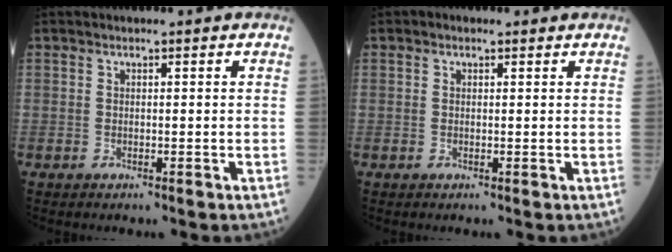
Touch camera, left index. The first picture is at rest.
{"total": 0.9, "force": [0.5, 0.6, 0.3], "torque": [-0.006, 0.003, 0.003]}